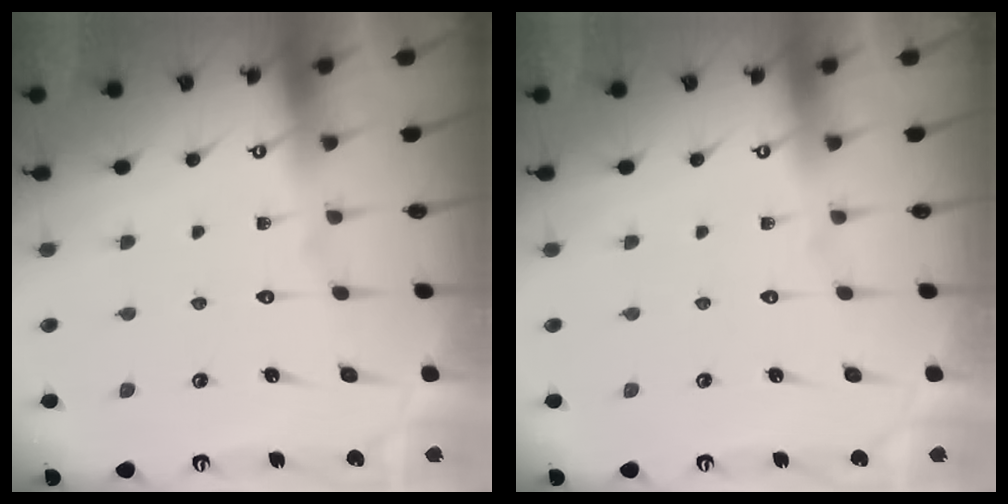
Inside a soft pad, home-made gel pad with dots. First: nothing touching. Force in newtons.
{"total": 0.0}